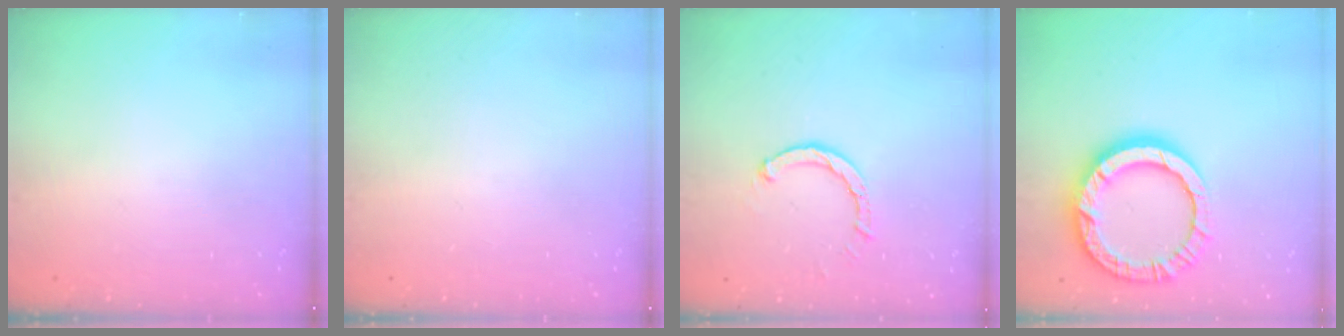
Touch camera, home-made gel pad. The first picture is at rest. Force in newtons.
{"total": 0.0}
{"total": 2.6, "press": 2.6, "slide": 0.3}
{"total": 16.2, "press": 16.1, "slide": 1.6}